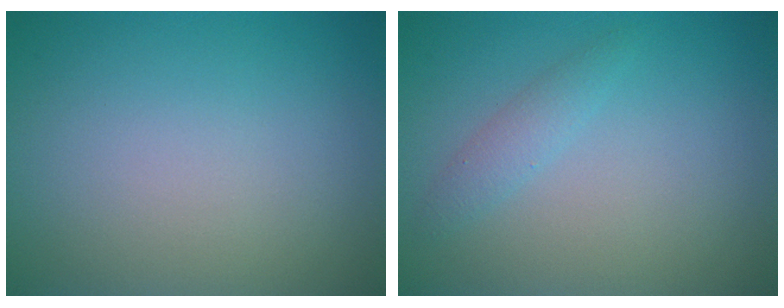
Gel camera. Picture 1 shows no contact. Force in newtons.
{"total": 1.5, "press": 1.5, "slide": 0.1}